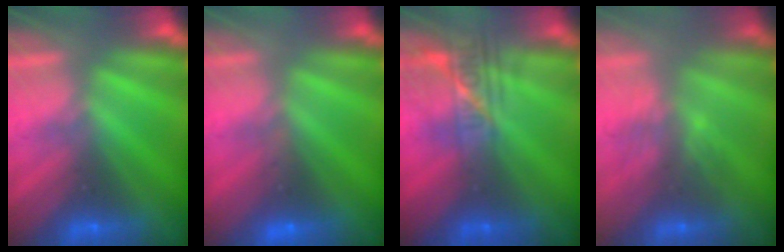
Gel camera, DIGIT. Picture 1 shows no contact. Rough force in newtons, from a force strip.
{"total": 3.0}
{"total": 2.3}
{"total": 2.9}